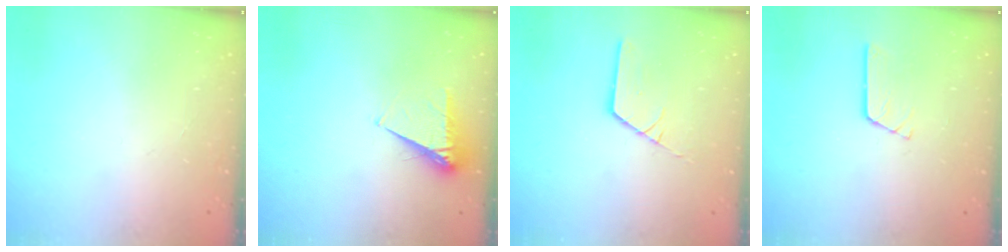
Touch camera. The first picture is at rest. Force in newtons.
{"total": 5.7, "press": 5.7, "slide": 0.6}
{"total": 2.7, "press": 2.7, "slide": 0.1}
{"total": 2.7, "press": 2.7, "slide": 0.3}